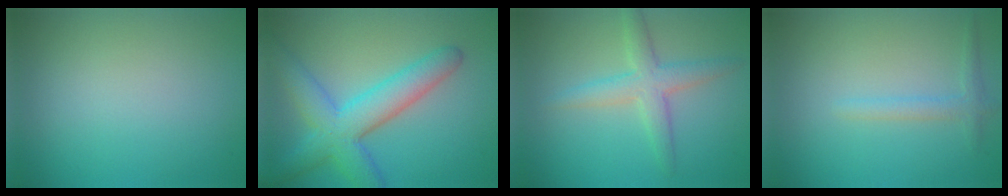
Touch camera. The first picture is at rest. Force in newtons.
{"total": 6.3, "press": 6.3, "slide": 0.2}
{"total": 3.3, "press": 3.3, "slide": 0.0}
{"total": 1.5, "press": 1.5, "slide": 0.2}